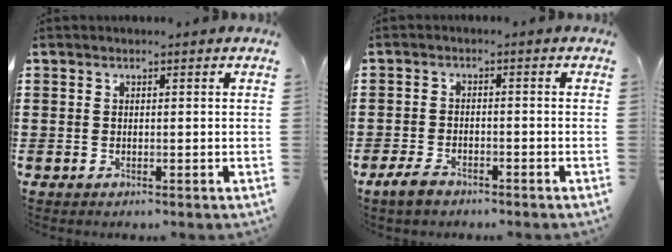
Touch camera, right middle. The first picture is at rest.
{"total": 2.8, "force": [-2.1, 1.2, 1.4], "torque": [-0.039, 0.001, -0.046]}